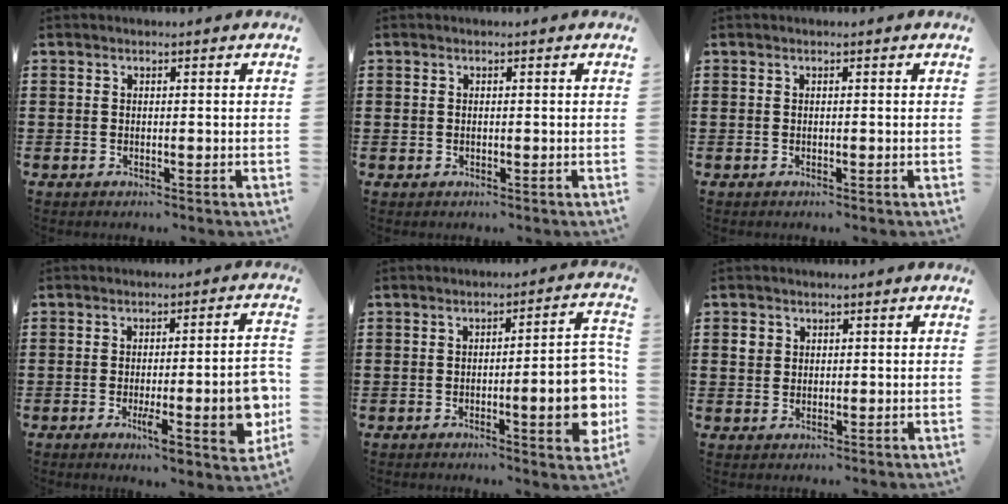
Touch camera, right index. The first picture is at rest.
{"total": 0.0}
{"total": 0.0}
{"total": 10.1, "force": [-2.3, 2.0, 9.6], "torque": [-0.134, -0.017, -0.037]}
{"total": 10.4, "force": [-2.1, 2.2, 10.0], "torque": [-0.126, -0.012, -0.034]}
{"total": 1.7, "force": [0.6, 1.5, 0.6], "torque": [-0.016, 0.006, 0.011]}